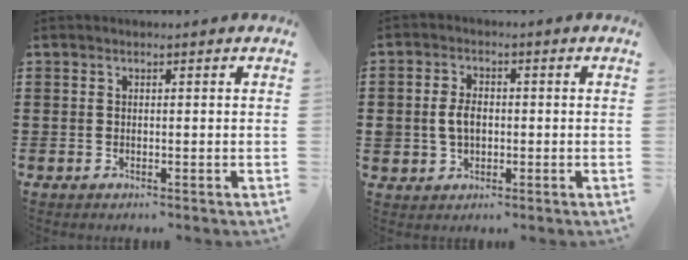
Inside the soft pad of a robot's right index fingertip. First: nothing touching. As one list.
[{"total": 3.8, "force": [-0.3, 2.8, 2.5], "torque": [-0.053, 0.009, -0.007]}]